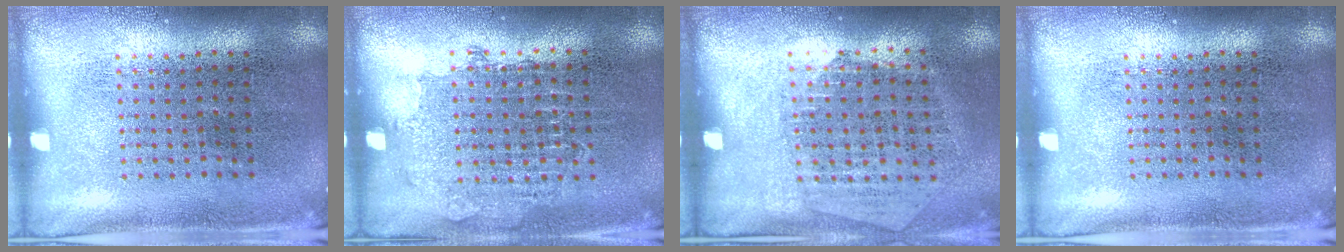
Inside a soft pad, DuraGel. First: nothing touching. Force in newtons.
{"total": 0.8, "press": 0.7, "slide": 0.2}
{"total": 1.3, "press": 1.1, "slide": 0.5}
{"total": 0.0}